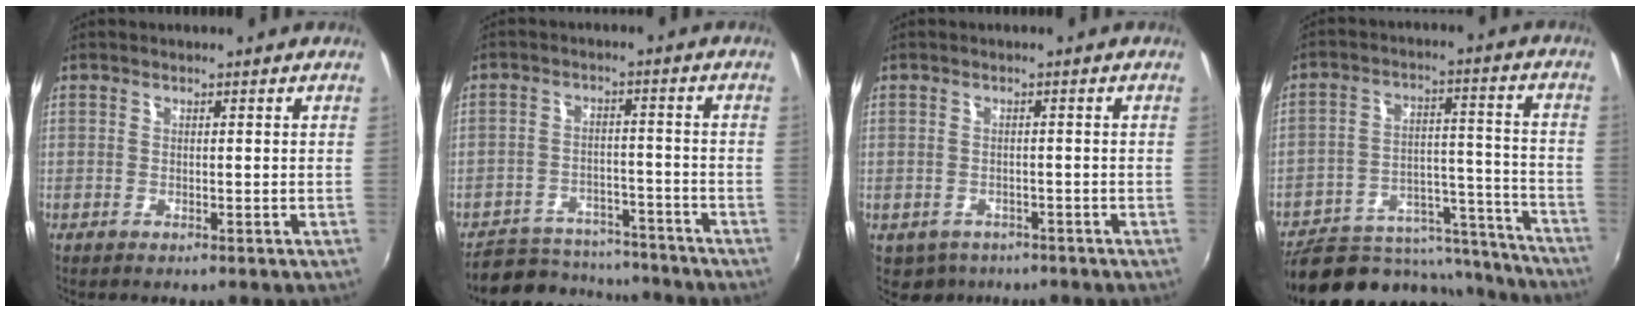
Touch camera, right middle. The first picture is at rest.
{"total": 12.4, "force": [-10.8, 5.4, 3.0], "torque": [-0.082, 0.017, -0.144]}
{"total": 3.7, "force": [-2.3, 2.7, 0.8], "torque": [-0.025, -0.008, -0.029]}
{"total": 22.8, "force": [-19.1, 9.2, 8.2], "torque": [-0.143, 0.029, -0.241]}